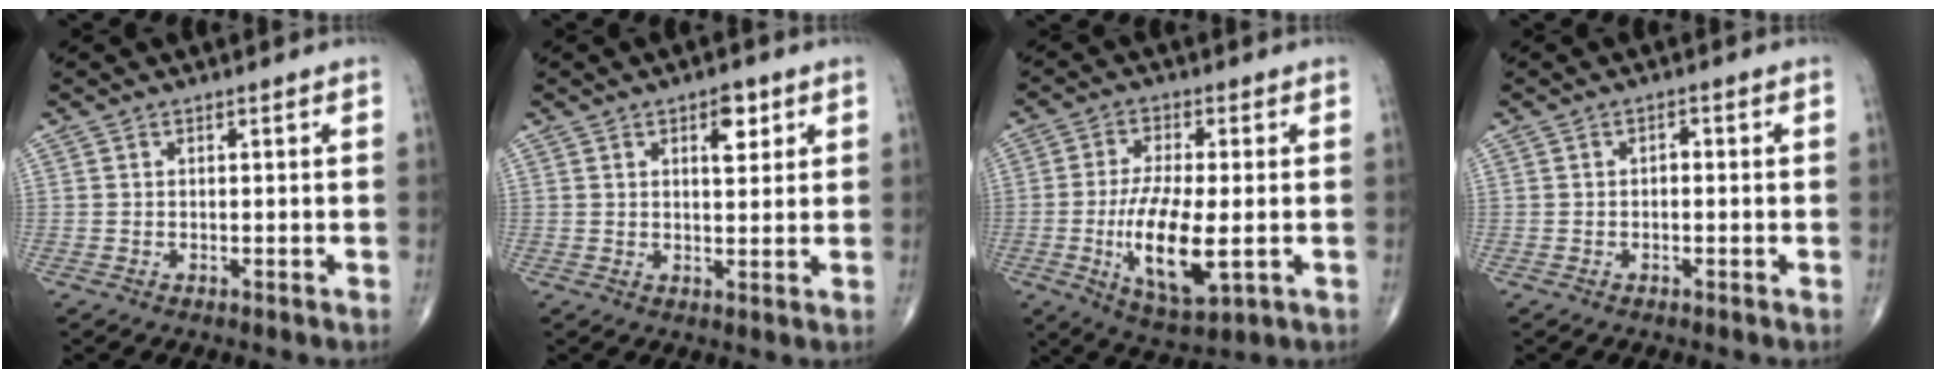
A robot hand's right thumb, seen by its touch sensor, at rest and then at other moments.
{"total": 4.7, "force": [2.2, 2.1, 3.5], "torque": [-0.036, -0.010, 0.031]}
{"total": 13.1, "force": [-2.4, 4.5, 12.0], "torque": [-0.222, -0.014, -0.035]}
{"total": 1.1, "force": [-0.1, 0.7, 0.9], "torque": [-0.010, 0.005, -0.005]}